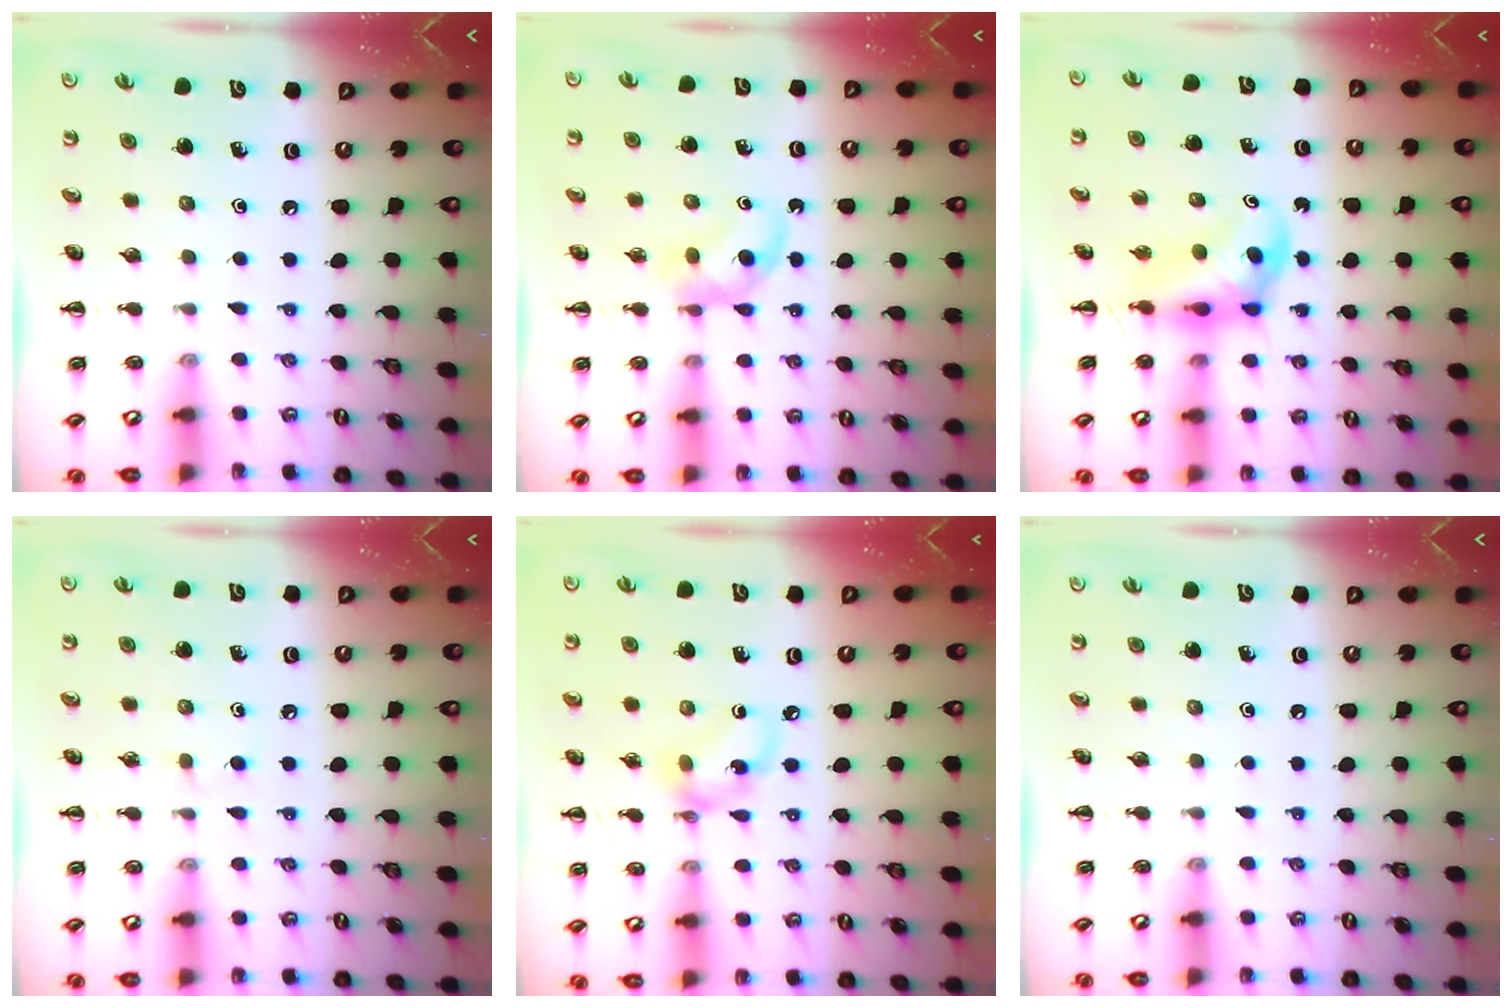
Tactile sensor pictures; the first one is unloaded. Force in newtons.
{"total": 3.9, "press": 3.5, "slide": 1.7}
{"total": 5.3, "press": 5.2, "slide": 0.9}
{"total": 1.7, "press": 1.5, "slide": 0.9}
{"total": 7.4, "press": 7.4, "slide": 0.9}
{"total": 0.0}